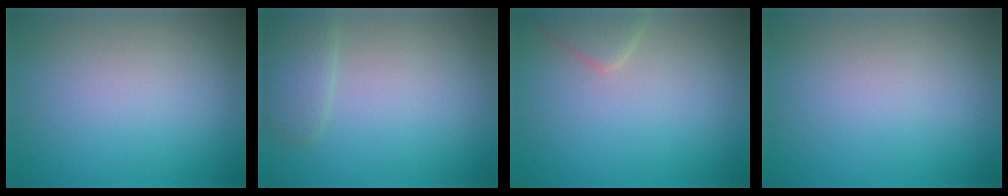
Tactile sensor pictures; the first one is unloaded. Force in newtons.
{"total": 2.1, "press": 2.0, "slide": 0.1}
{"total": 1.9, "press": 1.9, "slide": 0.2}
{"total": 0.0}